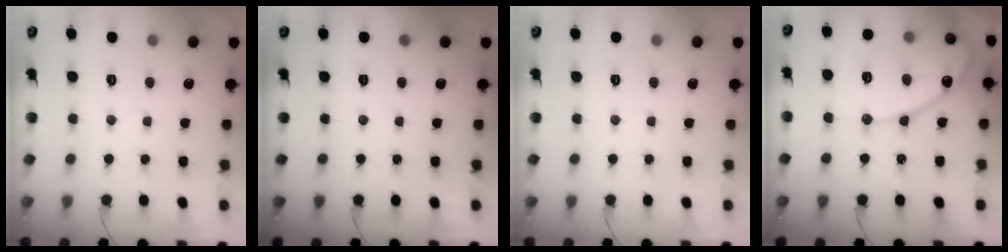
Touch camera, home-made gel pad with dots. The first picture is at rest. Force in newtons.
{"total": 0.0}
{"total": 0.0}
{"total": 13.7, "press": 13.7, "slide": 1.1}